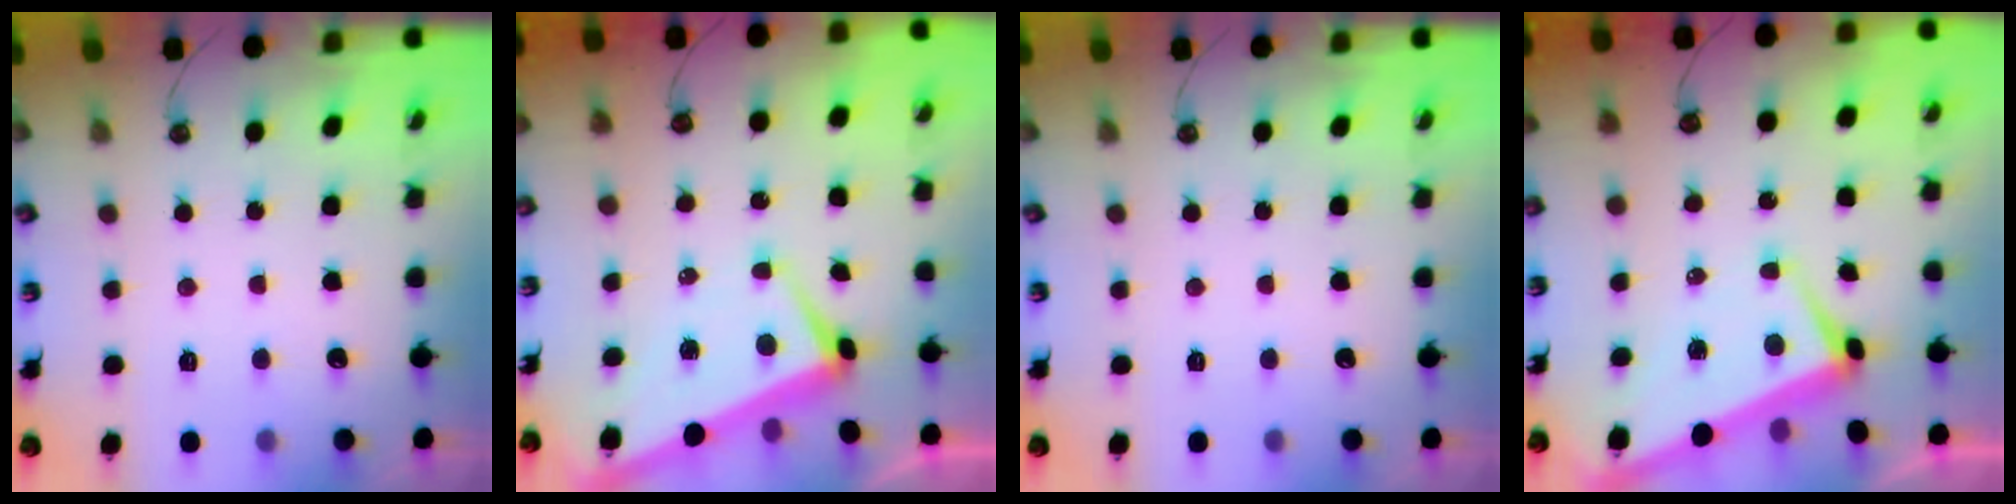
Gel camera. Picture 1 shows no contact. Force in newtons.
{"total": 1.7, "press": 1.4, "slide": 0.9}
{"total": 0.0}
{"total": 1.7, "press": 1.4, "slide": 0.9}